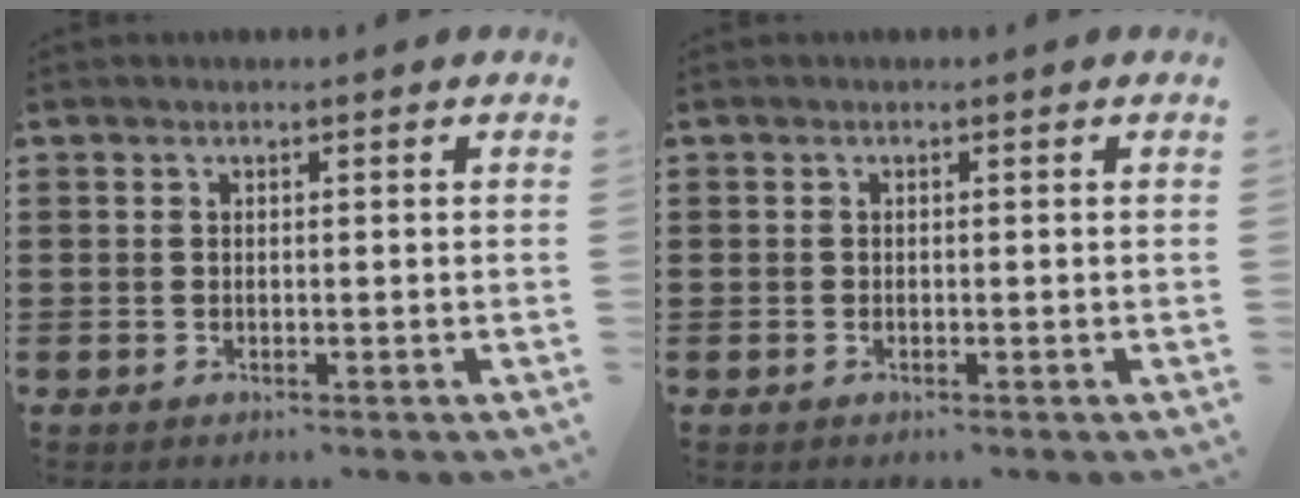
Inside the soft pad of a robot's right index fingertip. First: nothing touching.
{"total": 0.0}